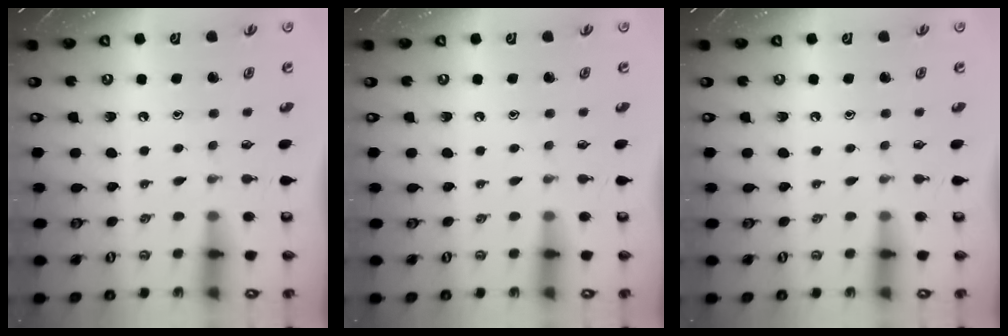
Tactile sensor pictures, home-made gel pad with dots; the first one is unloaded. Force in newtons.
{"total": 0.0}
{"total": 0.0}